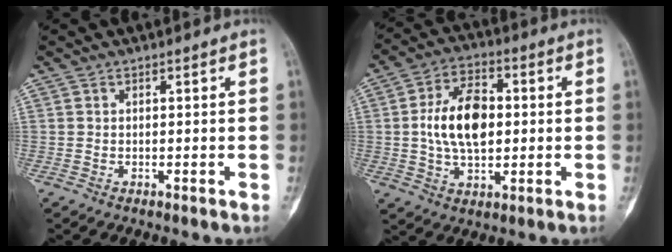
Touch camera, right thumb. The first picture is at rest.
{"total": 13.0, "force": [0.7, 7.7, 10.4], "torque": [-0.171, 0.010, 0.011]}